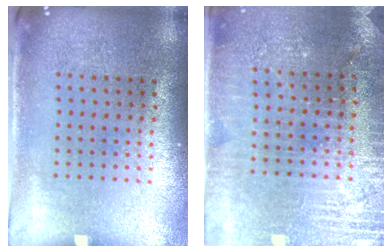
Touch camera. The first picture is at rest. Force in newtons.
{"total": 2.9, "press": 2.9, "slide": 0.4}